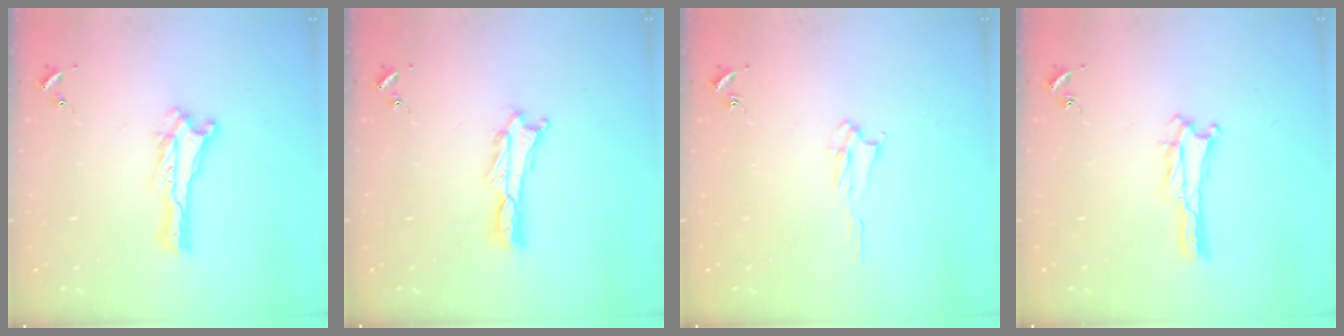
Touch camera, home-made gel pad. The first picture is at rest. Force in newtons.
{"total": 1.1, "press": 1.1, "slide": 0.2}
{"total": 2.1, "press": 2.0, "slide": 0.3}
{"total": 1.3, "press": 1.3, "slide": 0.4}